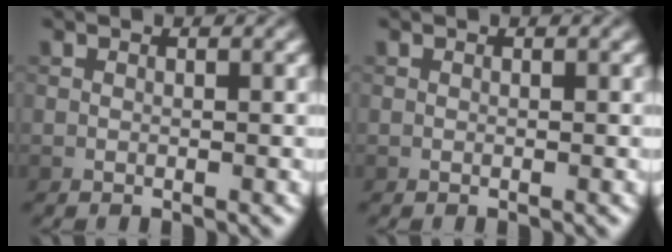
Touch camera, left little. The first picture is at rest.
{"total": 0.0}